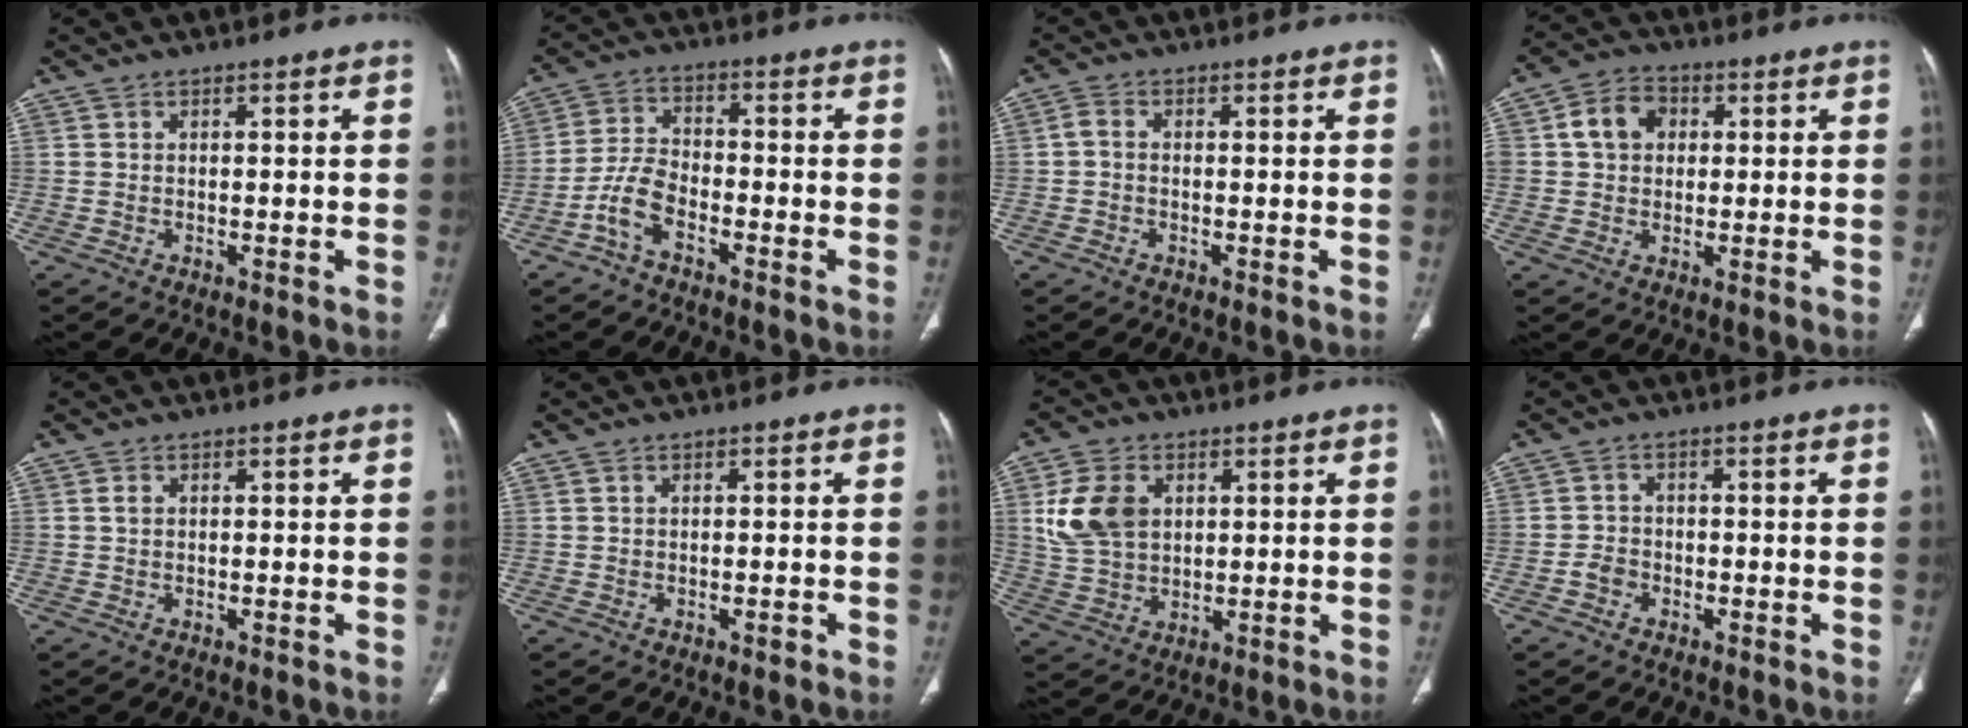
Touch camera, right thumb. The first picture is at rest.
{"total": 6.2, "force": [-3.6, 3.1, 4.0], "torque": [-0.082, 0.030, -0.077]}
{"total": 1.8, "force": [-0.3, 1.2, 1.3], "torque": [-0.024, 0.006, -0.012]}
{"total": 7.8, "force": [1.6, 6.1, 4.4], "torque": [-0.058, 0.010, 0.022]}
{"total": 1.0, "force": [0.3, 0.7, 0.7], "torque": [-0.011, 0.000, 0.007]}
{"total": 0.7, "force": [-0.3, 0.4, 0.6], "torque": [-0.004, 0.002, -0.004]}
{"total": 10.6, "force": [2.8, 7.7, 6.7], "torque": [-0.113, -0.005, 0.062]}
{"total": 2.4, "force": [-1.2, 1.9, 0.7], "torque": [-0.001, 0.014, -0.026]}